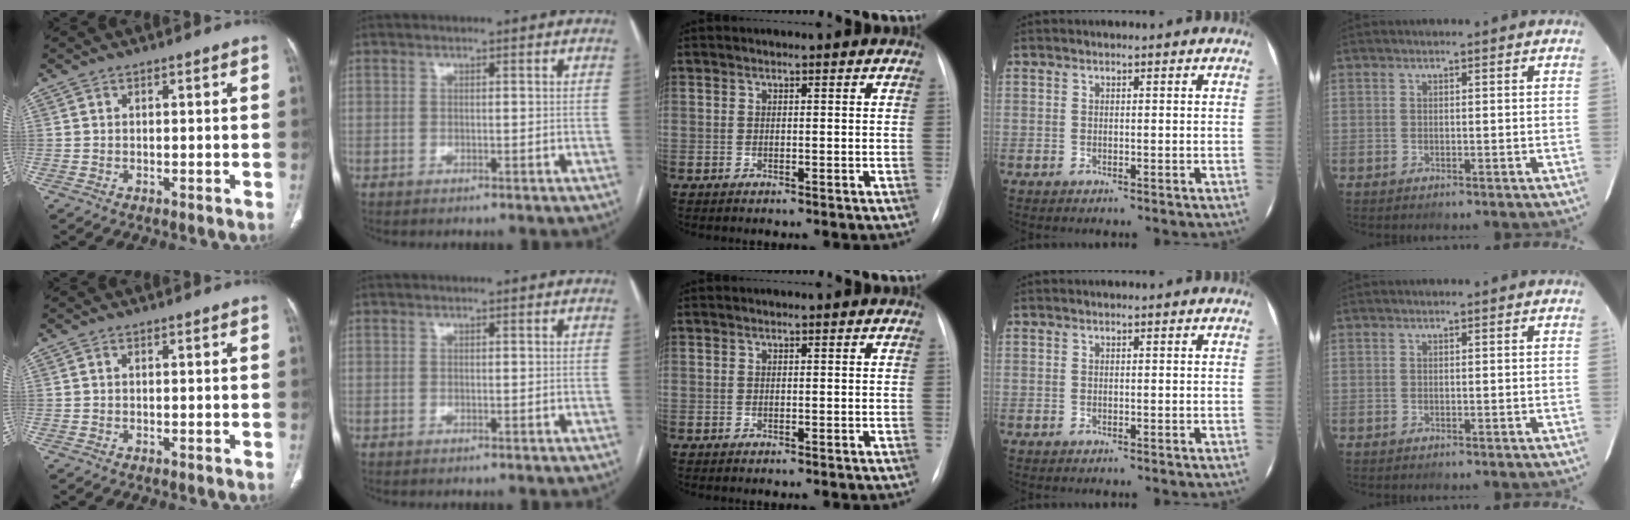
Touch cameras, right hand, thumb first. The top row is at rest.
{}